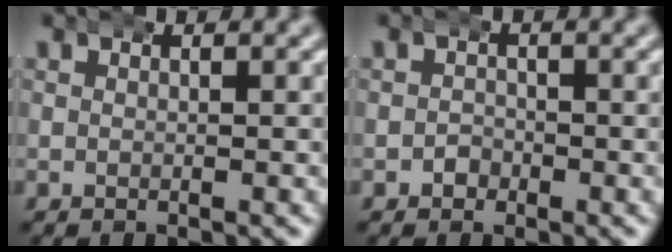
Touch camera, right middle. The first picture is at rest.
{"total": 0.9, "force": [-0.5, 0.8, -0.2], "torque": [0.005, 0.002, -0.017]}